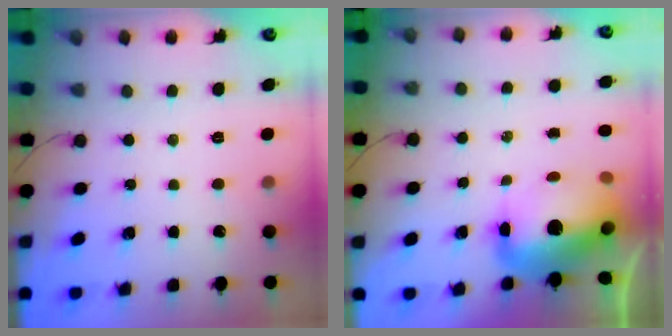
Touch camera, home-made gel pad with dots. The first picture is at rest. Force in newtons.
{"total": 15.6, "press": 15.2, "slide": 3.5}